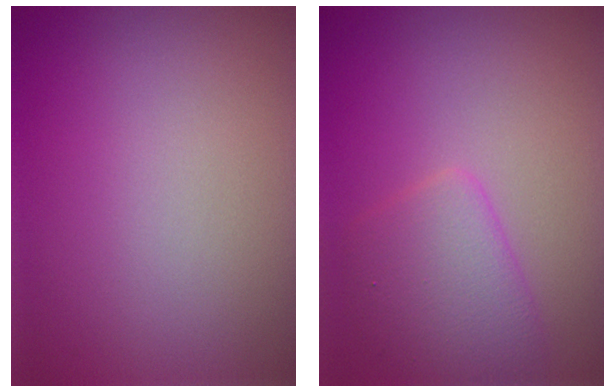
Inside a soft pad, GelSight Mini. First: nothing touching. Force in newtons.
{"total": 3.5, "press": 3.5, "slide": 0.1}